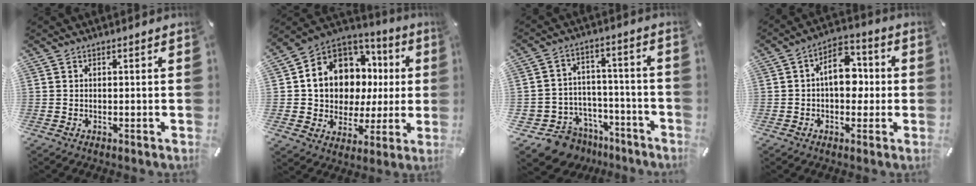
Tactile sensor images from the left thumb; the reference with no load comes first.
{"total": 11.0, "force": [3.6, 9.6, 4.2], "torque": [-0.082, -0.049, 0.074]}
{"total": 9.8, "force": [-6.9, 6.9, 1.3], "torque": [-0.020, 0.038, -0.116]}
{"total": 10.3, "force": [-0.1, 6.6, 7.8], "torque": [-0.108, 0.007, -0.008]}